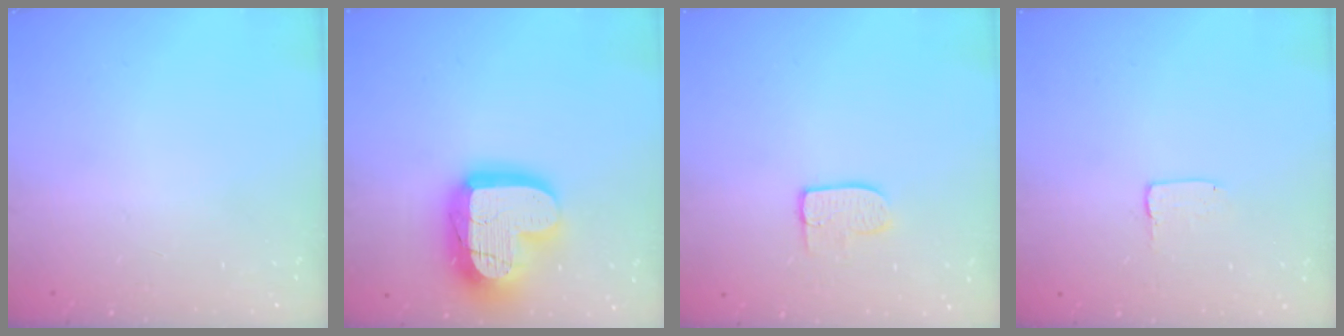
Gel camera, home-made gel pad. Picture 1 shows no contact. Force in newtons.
{"total": 21.7, "press": 21.6, "slide": 1.9}
{"total": 6.9, "press": 6.9, "slide": 0.2}
{"total": 1.7, "press": 1.6, "slide": 0.1}